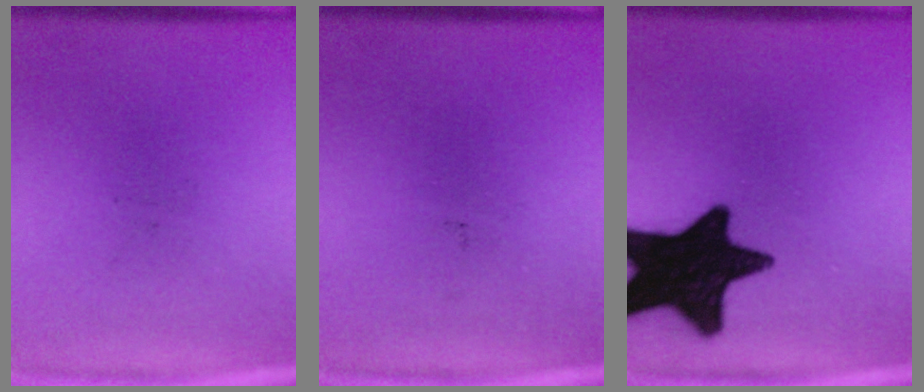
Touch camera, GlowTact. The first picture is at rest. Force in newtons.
{"total": 0.0}
{"total": 18.4}